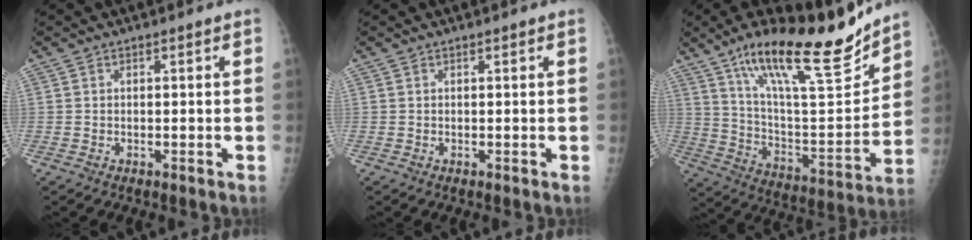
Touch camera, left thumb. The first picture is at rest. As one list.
[{"total": 0.0}, {"total": 24.3, "force": [17.8, 5.8, 15.4], "torque": [-0.219, -0.085, 0.302]}]